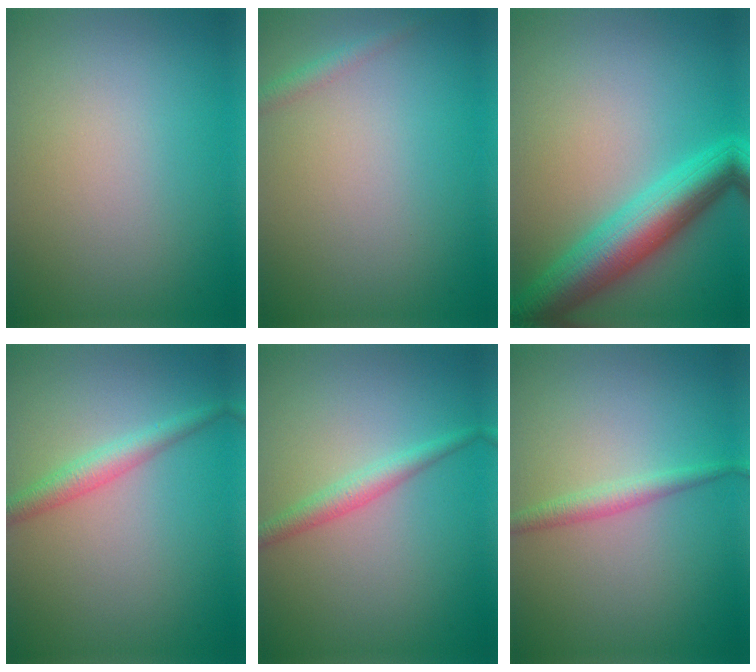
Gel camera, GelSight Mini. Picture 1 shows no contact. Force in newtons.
{"total": 1.3, "press": 1.2, "slide": 0.1}
{"total": 7.5, "press": 7.5, "slide": 0.2}
{"total": 2.5, "press": 2.5, "slide": 0.0}
{"total": 2.1, "press": 2.1, "slide": 0.0}
{"total": 1.7, "press": 1.7, "slide": 0.0}